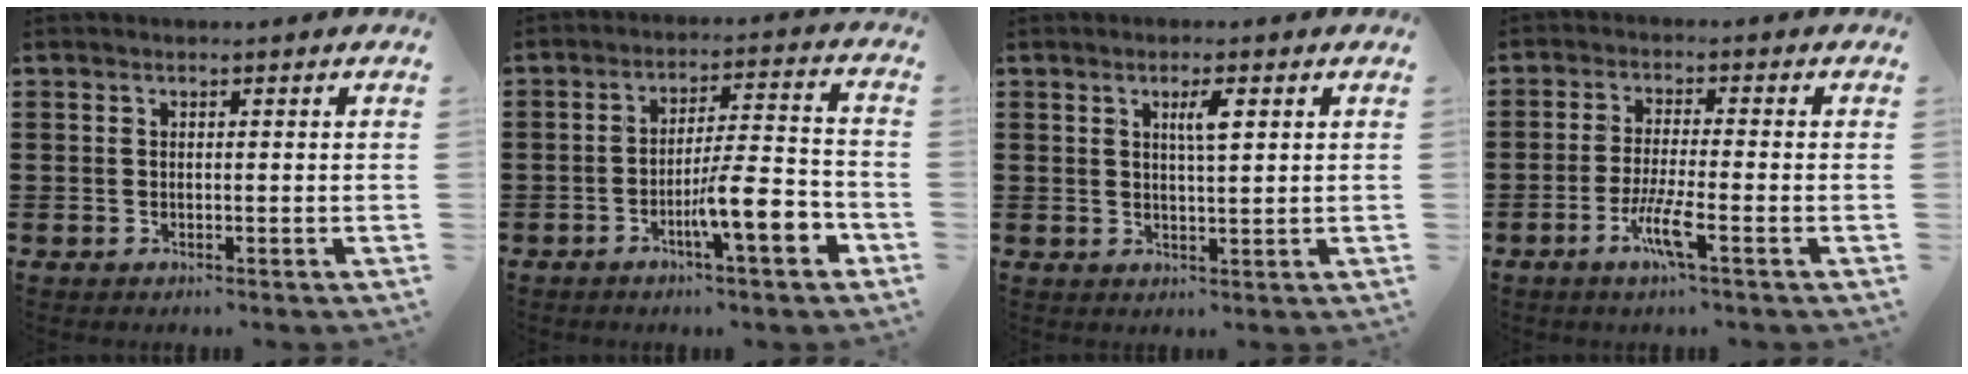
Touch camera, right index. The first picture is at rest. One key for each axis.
{"total": 9.8, "fx": -4.5, "fy": 1.6, "fz": 8.5, "tx": -0.135, "ty": 0.000, "tz": -0.079}
{"total": 3.1, "fx": 1.1, "fy": 0.5, "fz": 2.8, "tx": -0.050, "ty": 0.001, "tz": 0.014}
{"total": 5.6, "fx": -2.8, "fy": 0.4, "fz": 4.9, "tx": -0.101, "ty": -0.013, "tz": -0.054}